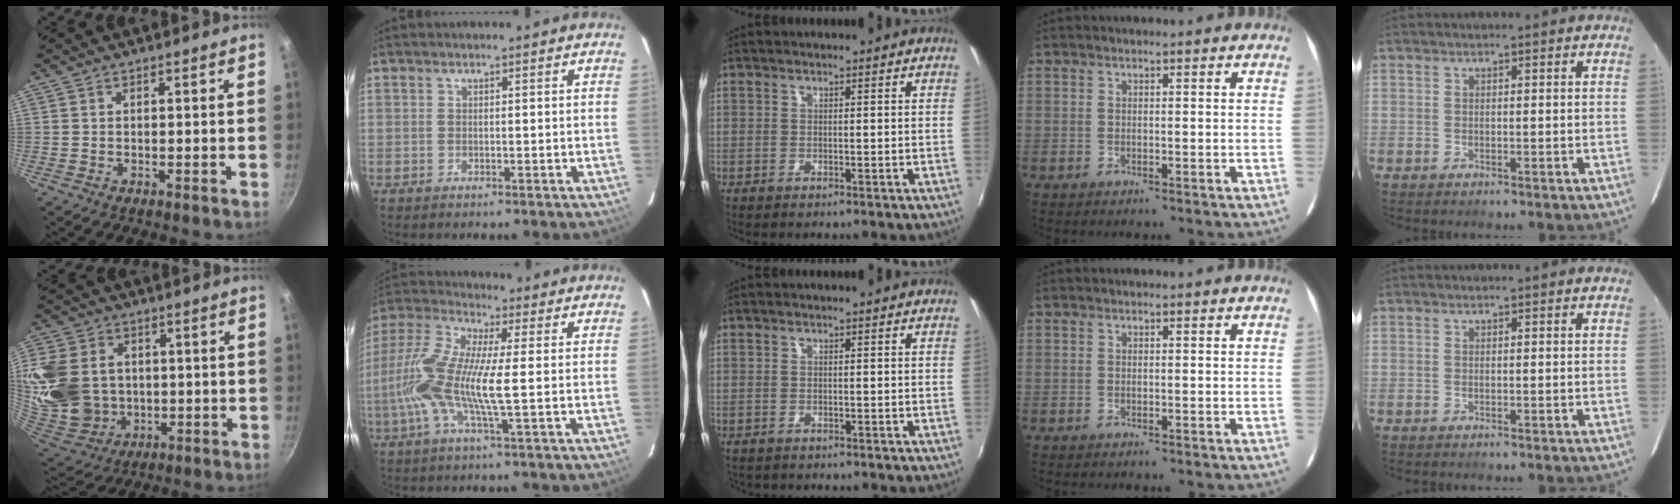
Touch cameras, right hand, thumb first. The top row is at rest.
{"thumb": {"total": 20.7, "force": [1.4, 16.8, 12.1], "torque": [-0.261, 0.004, 0.044]}, "index": {"total": 14.0, "force": [-1.3, 1.8, 13.8], "torque": [-0.281, 0.002, -0.037]}, "middle": {"total": 1.1, "force": [-0.9, 0.6, 0.1], "torque": [-0.008, 0.000, -0.012]}}